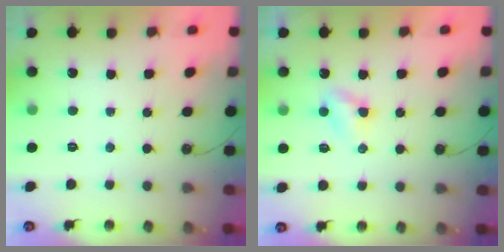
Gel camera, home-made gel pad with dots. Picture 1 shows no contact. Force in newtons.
{"total": 3.2, "press": 3.2, "slide": 0.4}